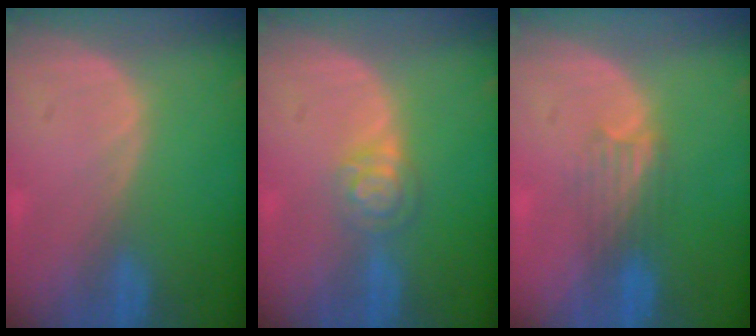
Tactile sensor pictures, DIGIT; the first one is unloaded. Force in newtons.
{"total": 4.1, "press": 3.6, "slide": 1.8}
{"total": 3.3, "press": 3.2, "slide": 0.8}